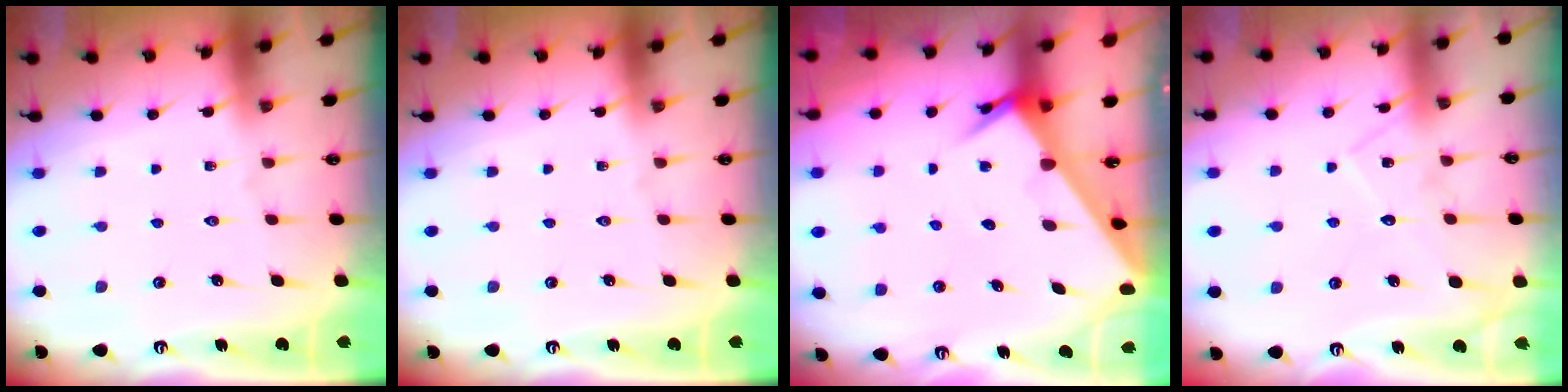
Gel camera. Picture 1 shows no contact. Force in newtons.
{"total": 0.0}
{"total": 3.6, "press": 3.6, "slide": 0.4}
{"total": 10.2, "press": 10.2, "slide": 0.6}